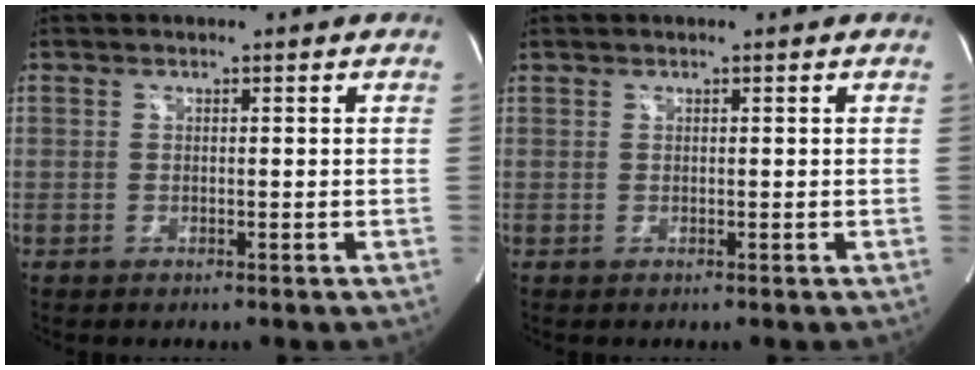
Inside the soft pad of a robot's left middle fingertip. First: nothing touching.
{"total": 0.0}